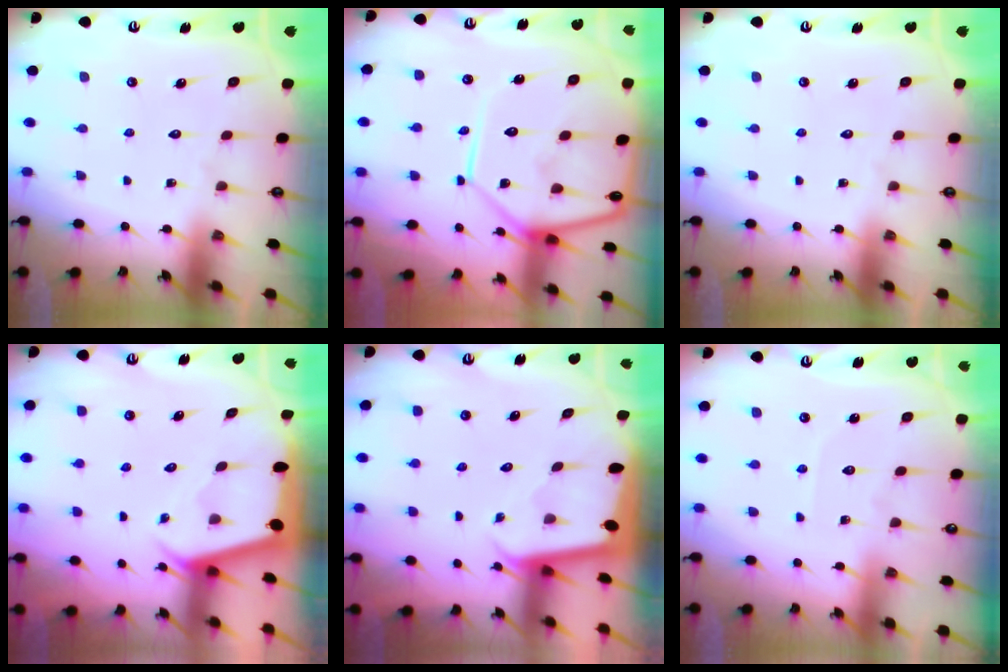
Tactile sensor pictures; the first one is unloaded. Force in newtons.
{"total": 15.0, "press": 15.0, "slide": 1.5}
{"total": 0.0}
{"total": 2.2, "press": 2.2, "slide": 0.3}
{"total": 2.0, "press": 2.0, "slide": 0.1}
{"total": 2.3, "press": 2.3, "slide": 0.4}